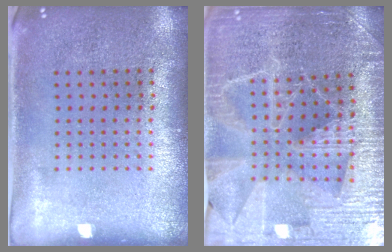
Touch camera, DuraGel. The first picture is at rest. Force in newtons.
{"total": 4.0, "press": 3.8, "slide": 1.1}